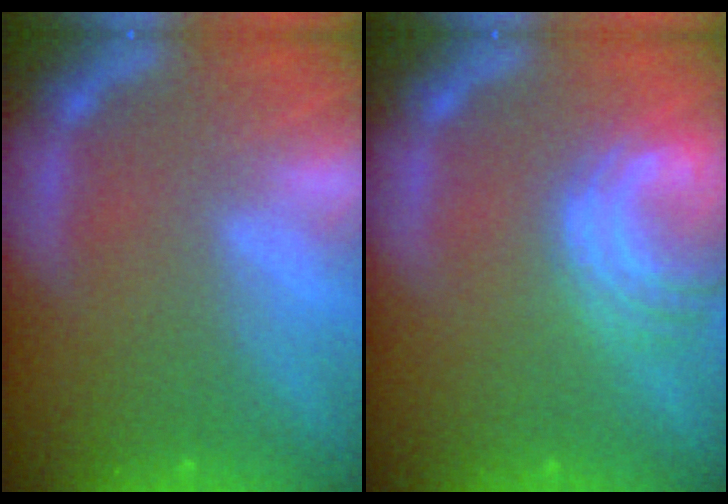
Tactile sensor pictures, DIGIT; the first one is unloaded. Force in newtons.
{"total": 5.5}